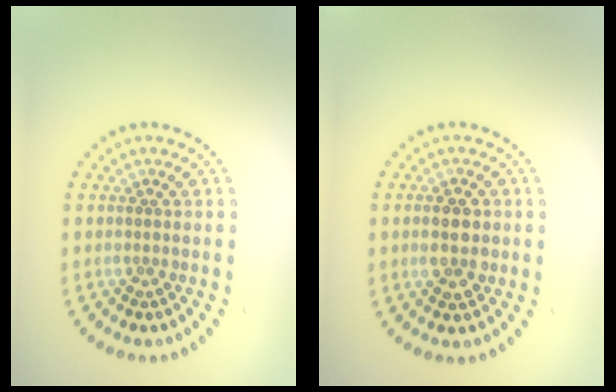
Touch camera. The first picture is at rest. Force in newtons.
{"total": 2.7, "press": 2.7, "slide": 0.0}